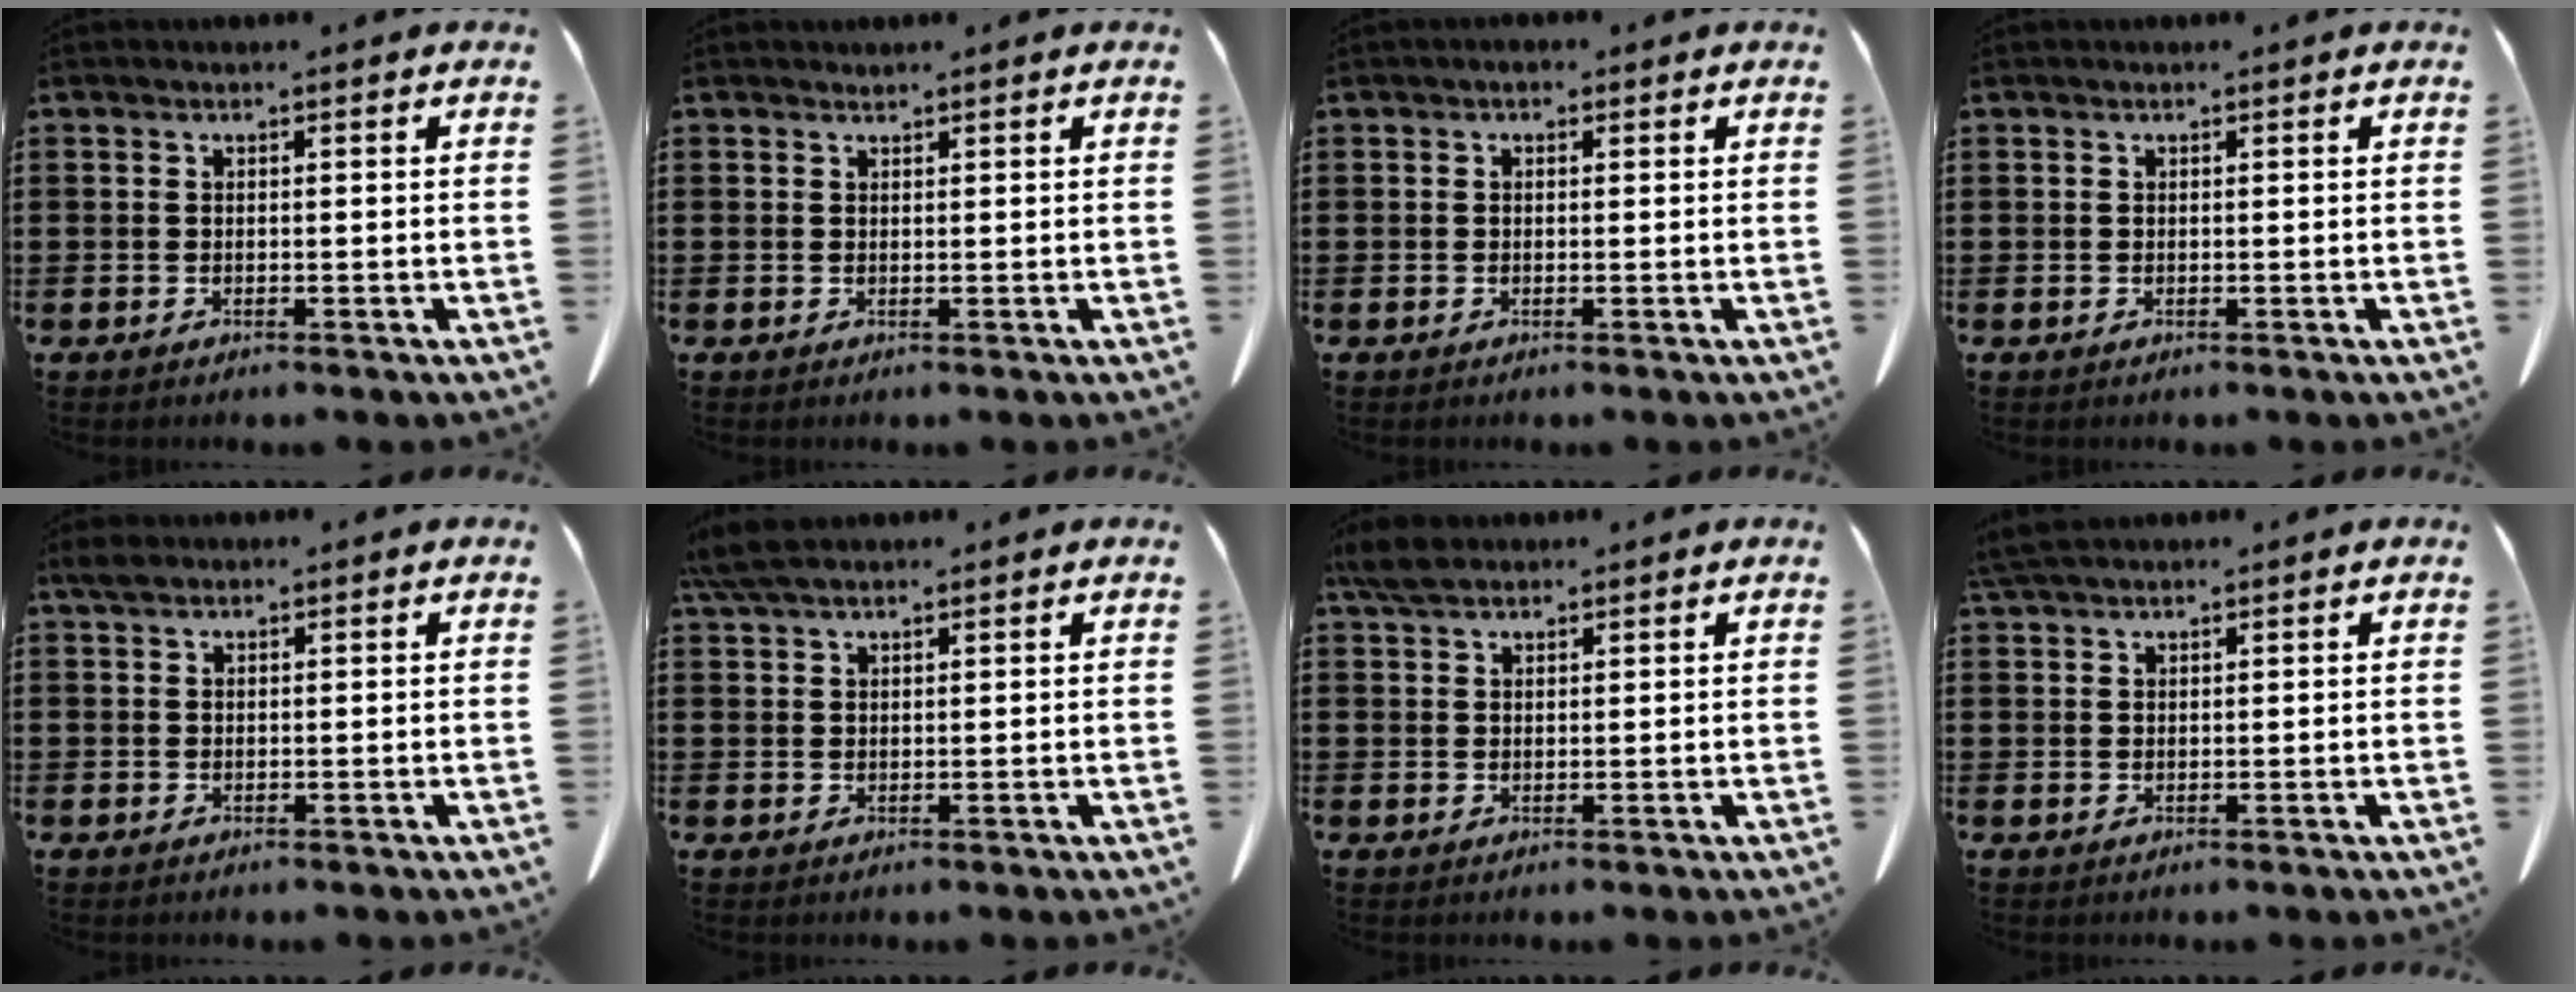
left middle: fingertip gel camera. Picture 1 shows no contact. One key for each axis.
{"total": 0.7, "fx": 0.6, "fy": 0.2, "fz": -0.1, "tx": -0.001, "ty": -0.001, "tz": 0.014}
{"total": 0.8, "fx": 0.1, "fy": 0.6, "fz": 0.5, "tx": -0.012, "ty": 0.005, "tz": 0.001}
{"total": 0.0}
{"total": 1.4, "fx": 1.1, "fy": 0.7, "fz": 0.5, "tx": -0.014, "ty": 0.003, "tz": 0.020}
{"total": 4.3, "fx": 3.4, "fy": 1.1, "fz": 2.4, "tx": -0.056, "ty": 0.000, "tz": 0.066}
{"total": 3.5, "fx": 2.8, "fy": 1.5, "fz": 1.5, "tx": -0.038, "ty": 0.006, "tz": 0.053}
{"total": 2.5, "fx": 2.1, "fy": 0.5, "fz": 1.3, "tx": -0.031, "ty": 0.002, "tz": 0.042}